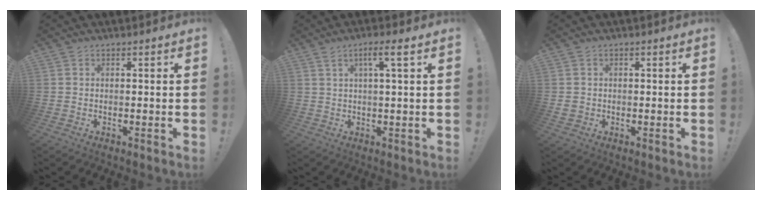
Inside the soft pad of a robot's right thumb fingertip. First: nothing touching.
{"total": 5.3, "force": [2.2, 0.4, 4.8], "torque": [-0.081, -0.002, 0.030]}
{"total": 1.9, "force": [0.0, 1.8, 0.6], "torque": [-0.010, 0.002, 0.001]}